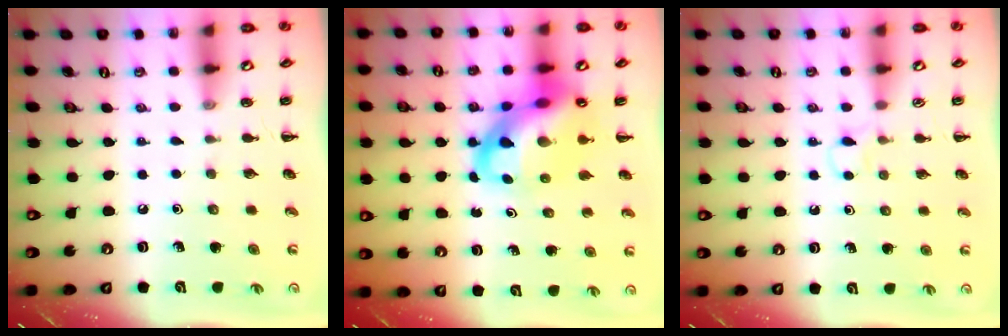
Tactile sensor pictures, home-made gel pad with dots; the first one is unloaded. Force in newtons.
{"total": 14.9, "press": 14.3, "slide": 4.1}
{"total": 2.8, "press": 2.6, "slide": 1.2}